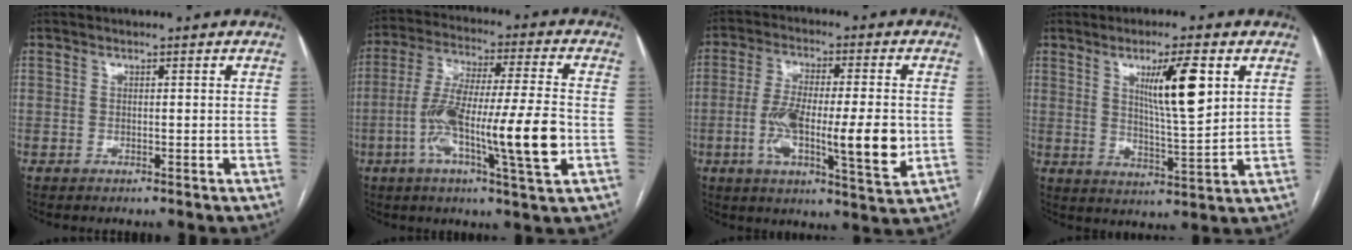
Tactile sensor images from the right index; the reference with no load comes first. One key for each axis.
{"total": 16.9, "fx": -4.2, "fy": 0.9, "fz": 16.3, "tx": -0.297, "ty": 0.000, "tz": -0.074}
{"total": 14.5, "fx": -2.2, "fy": 2.8, "fz": 14.0, "tx": -0.242, "ty": -0.005, "tz": -0.033}
{"total": 9.5, "fx": 3.7, "fy": 0.8, "fz": 8.7, "tx": -0.147, "ty": -0.008, "tz": 0.065}